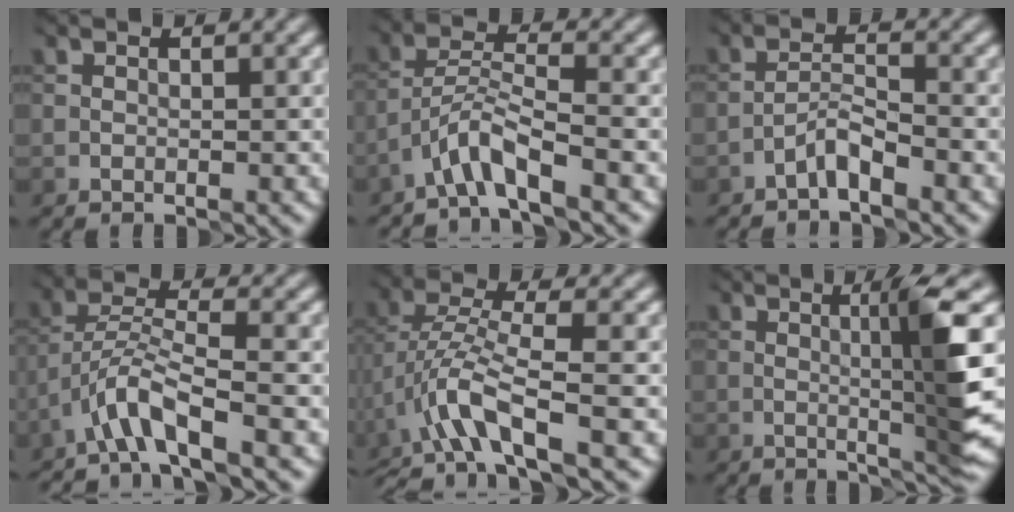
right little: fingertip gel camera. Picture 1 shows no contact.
{"total": 3.5, "force": [-2.7, 0.1, 2.3], "torque": [-0.043, 0.011, -0.058]}
{"total": 2.2, "force": [-1.7, 0.3, 1.3], "torque": [-0.025, 0.013, -0.037]}
{"total": 4.3, "force": [-2.9, 0.4, 3.1], "torque": [-0.058, 0.006, -0.062]}
{"total": 5.6, "force": [-2.4, 1.2, 4.9], "torque": [-0.104, 0.007, -0.054]}
{"total": 6.3, "force": [0.6, 0.2, 6.3], "torque": [-0.101, 0.004, 0.018]}